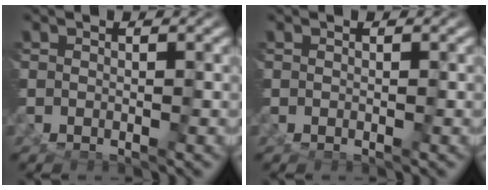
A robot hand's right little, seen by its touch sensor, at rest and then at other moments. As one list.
[{"total": 0.0}]